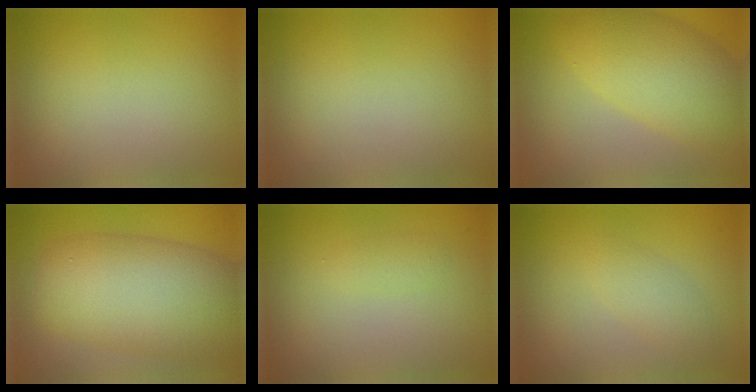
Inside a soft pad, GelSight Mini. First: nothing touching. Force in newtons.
{"total": 0.0}
{"total": 7.2, "press": 7.2, "slide": 0.2}
{"total": 11.3, "press": 11.3, "slide": 0.3}
{"total": 1.0, "press": 1.0, "slide": 0.1}
{"total": 1.9, "press": 1.9, "slide": 0.1}